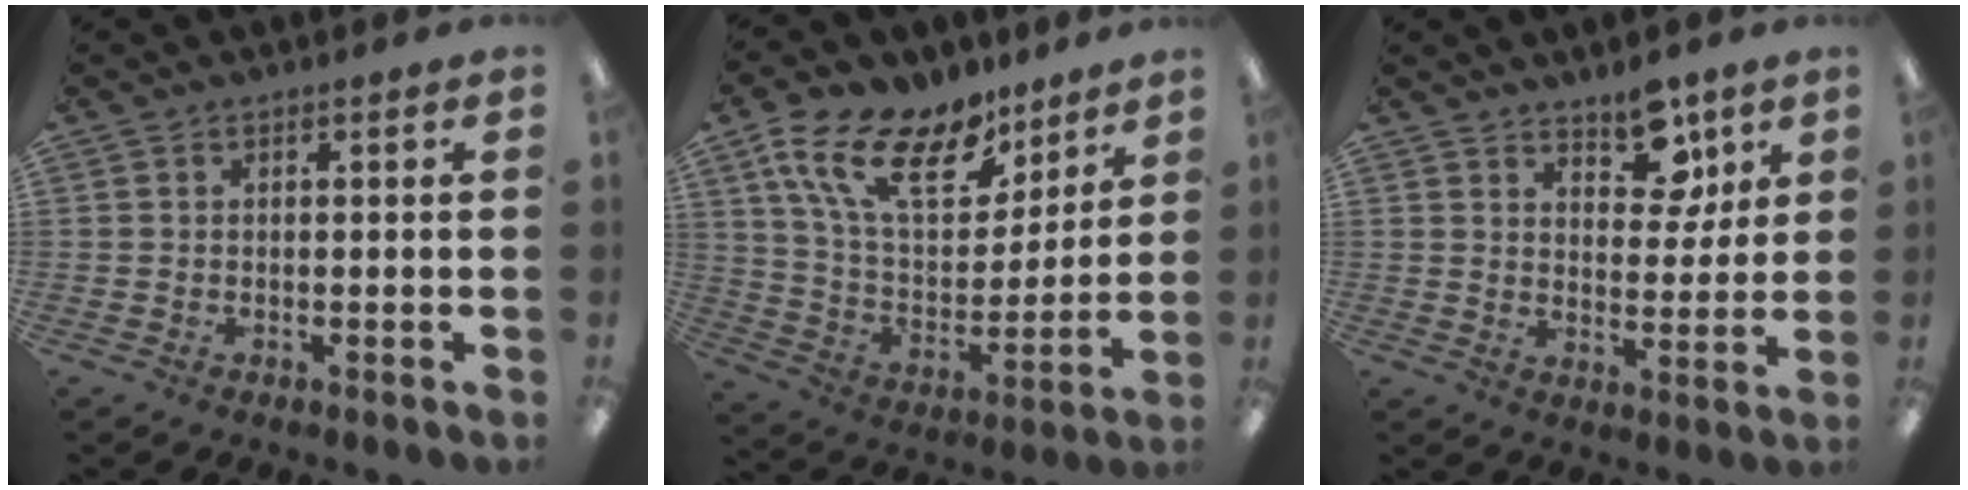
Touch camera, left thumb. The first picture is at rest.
{"total": 20.1, "force": [12.4, 9.8, 12.4], "torque": [-0.244, -0.058, 0.222]}
{"total": 9.6, "force": [7.0, 4.8, 4.4], "torque": [-0.046, -0.041, 0.121]}